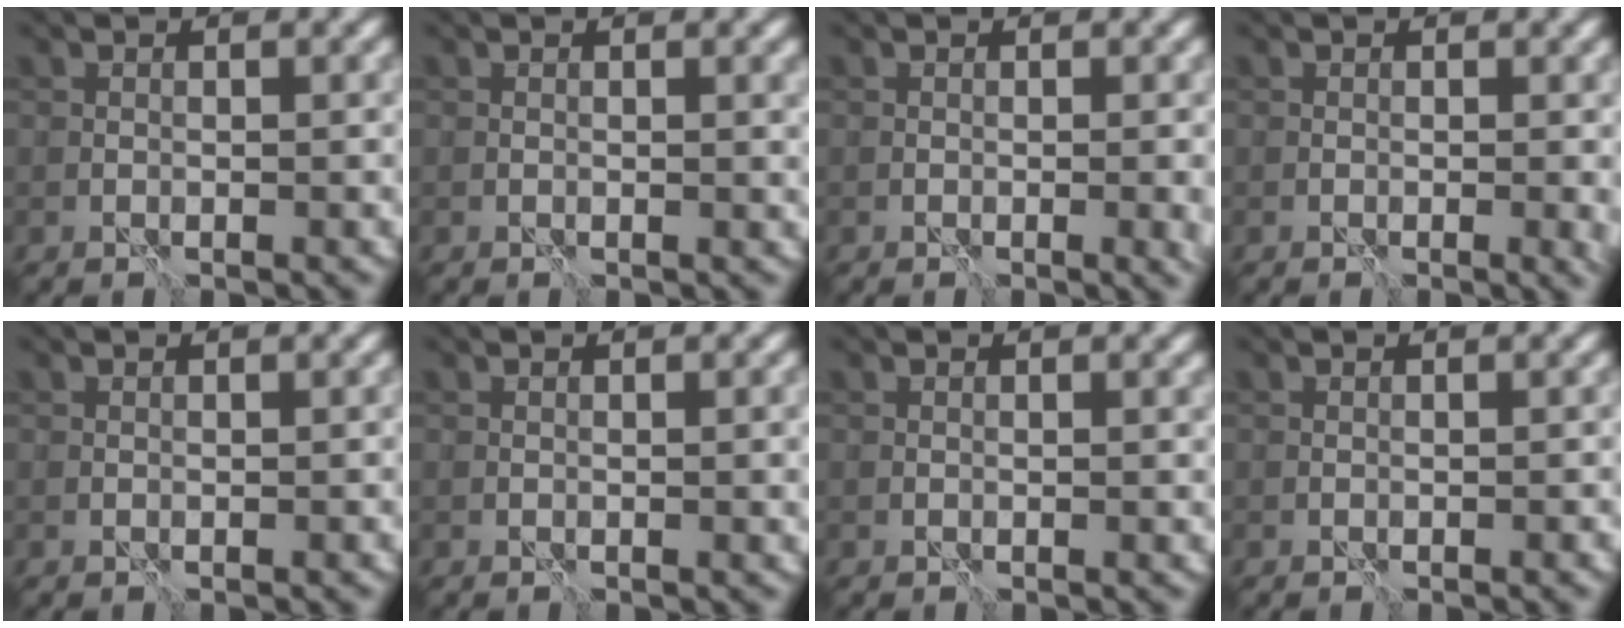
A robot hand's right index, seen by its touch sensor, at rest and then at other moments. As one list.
[{"total": 0.7, "force": [0.2, 0.1, 0.7], "torque": [-0.007, -0.002, 0.002]}, {"total": 1.6, "force": [-0.2, 0.4, 1.5], "torque": [-0.019, -0.003, -0.003]}, {"total": 1.4, "force": [-0.1, 0.3, 1.3], "torque": [-0.017, -0.004, -0.003]}, {"total": 0.0}, {"total": 0.9, "force": [0.0, 0.2, 0.9], "torque": [-0.011, -0.002, 0.000]}, {"total": 0.0}, {"total": 0.0}]